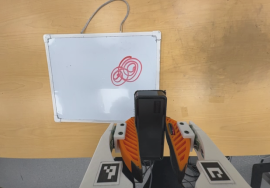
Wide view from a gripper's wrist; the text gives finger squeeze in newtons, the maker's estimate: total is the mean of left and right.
{"total": 6.2, "left": 4.7, "right": 7.8}